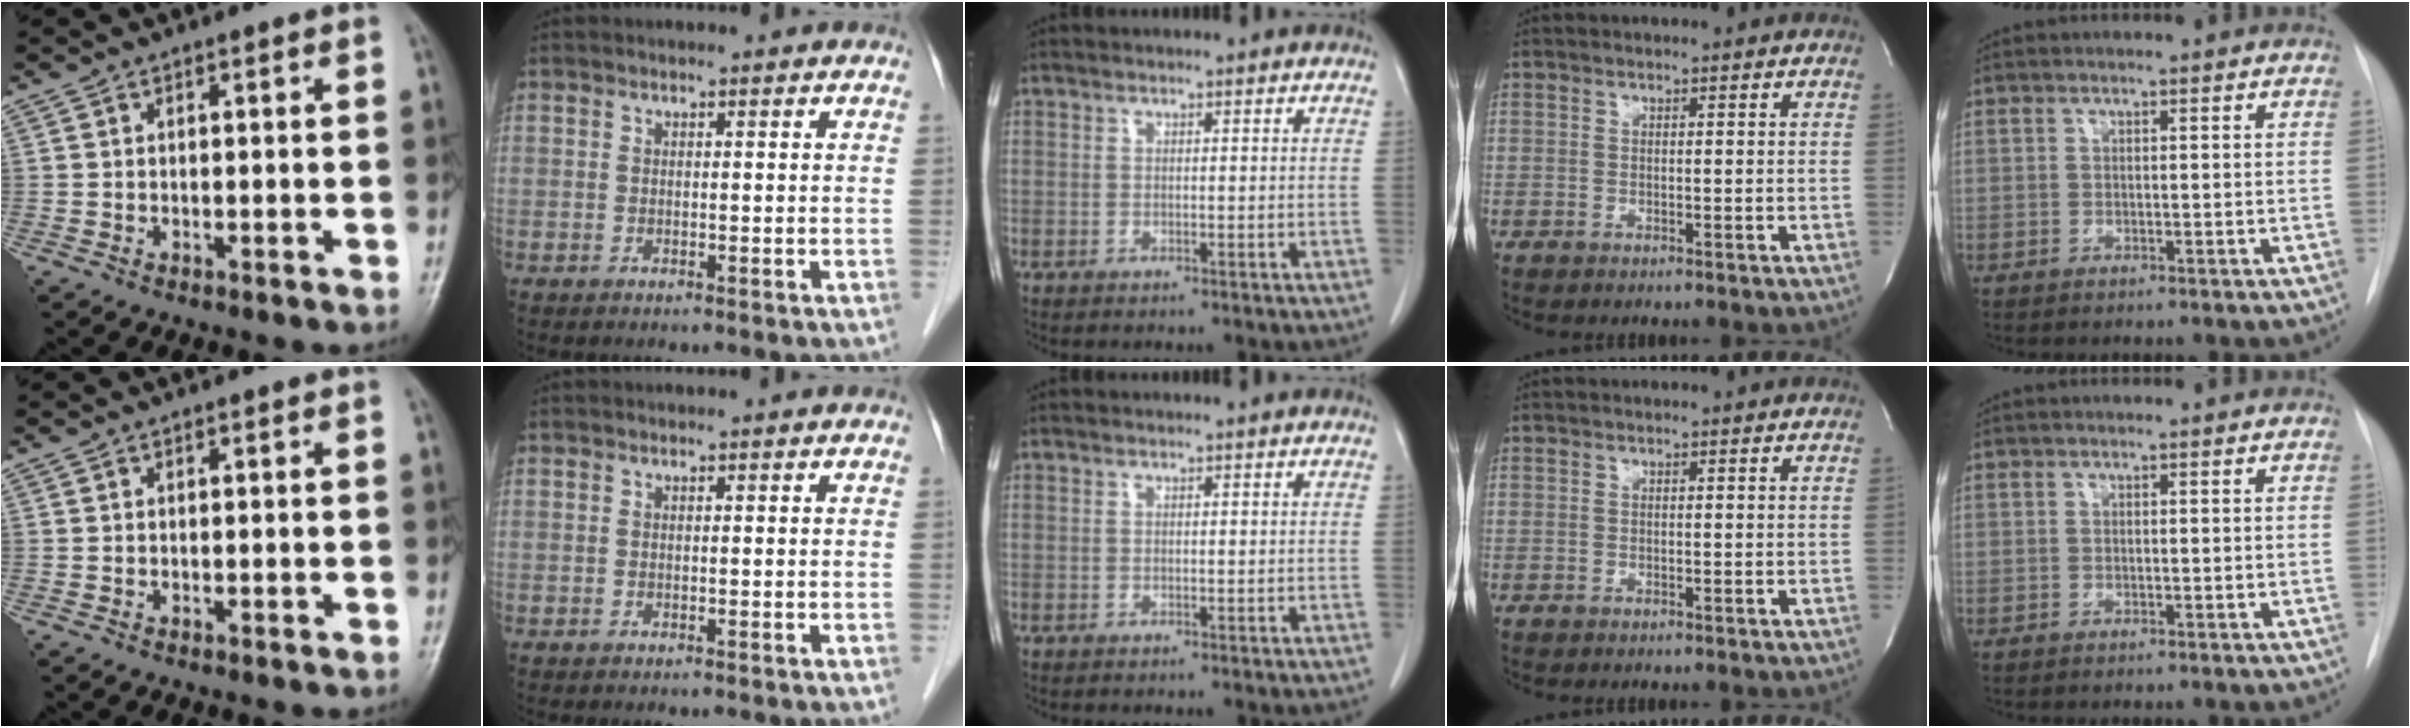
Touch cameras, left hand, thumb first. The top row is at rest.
{}